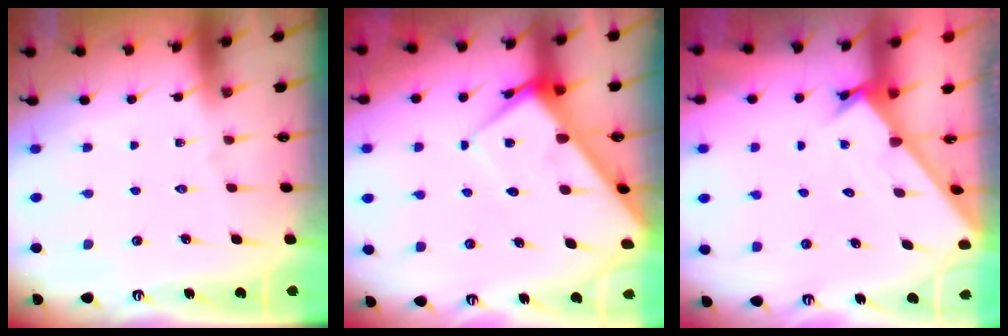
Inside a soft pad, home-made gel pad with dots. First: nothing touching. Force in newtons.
{"total": 7.9, "press": 7.9, "slide": 0.6}
{"total": 1.7, "press": 1.7, "slide": 0.1}